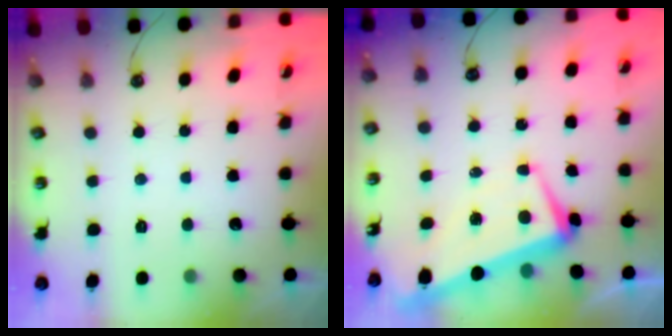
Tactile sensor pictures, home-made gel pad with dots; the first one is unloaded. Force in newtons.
{"total": 1.6, "press": 1.4, "slide": 0.9}